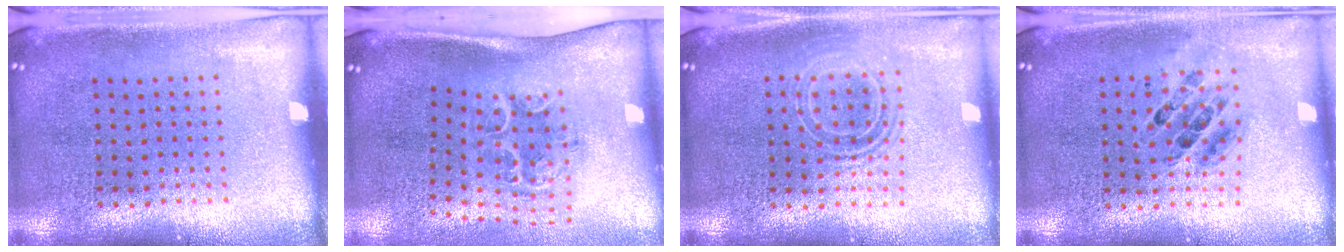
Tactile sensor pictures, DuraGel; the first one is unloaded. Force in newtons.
{"total": 1.5, "press": 1.3, "slide": 0.8}
{"total": 1.7, "press": 1.4, "slide": 1.0}
{"total": 0.7, "press": 0.7, "slide": 0.1}